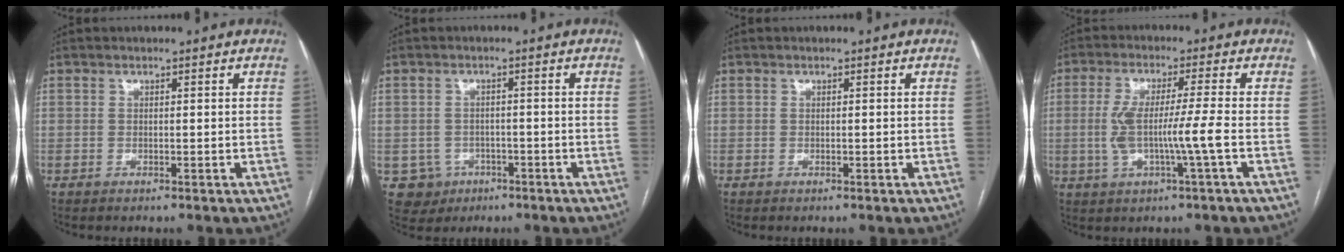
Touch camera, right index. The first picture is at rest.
{"total": 4.5, "force": [-1.7, 4.2, 0.2], "torque": [0.001, 0.010, -0.019]}
{"total": 0.0}
{"total": 7.5, "force": [-1.2, -0.3, 7.4], "torque": [-0.150, 0.004, -0.020]}